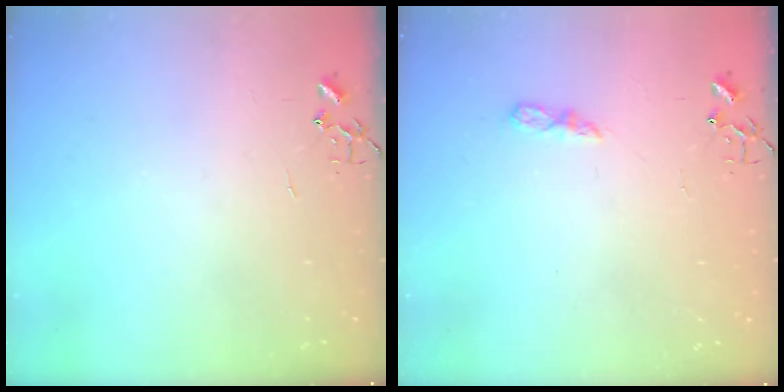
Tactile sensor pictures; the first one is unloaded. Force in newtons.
{"total": 4.6, "press": 4.6, "slide": 0.6}